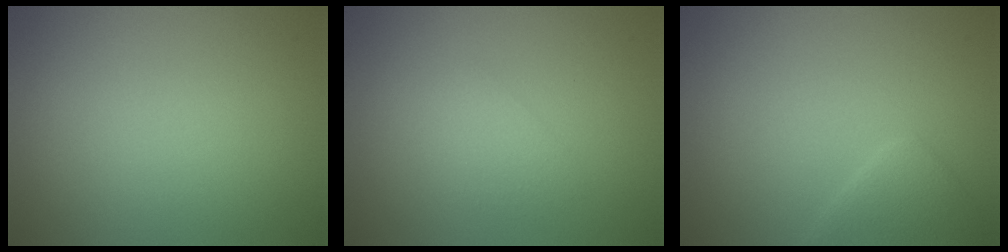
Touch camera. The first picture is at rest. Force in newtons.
{"total": 1.4, "press": 1.4, "slide": 0.2}
{"total": 2.2, "press": 2.2, "slide": 0.2}